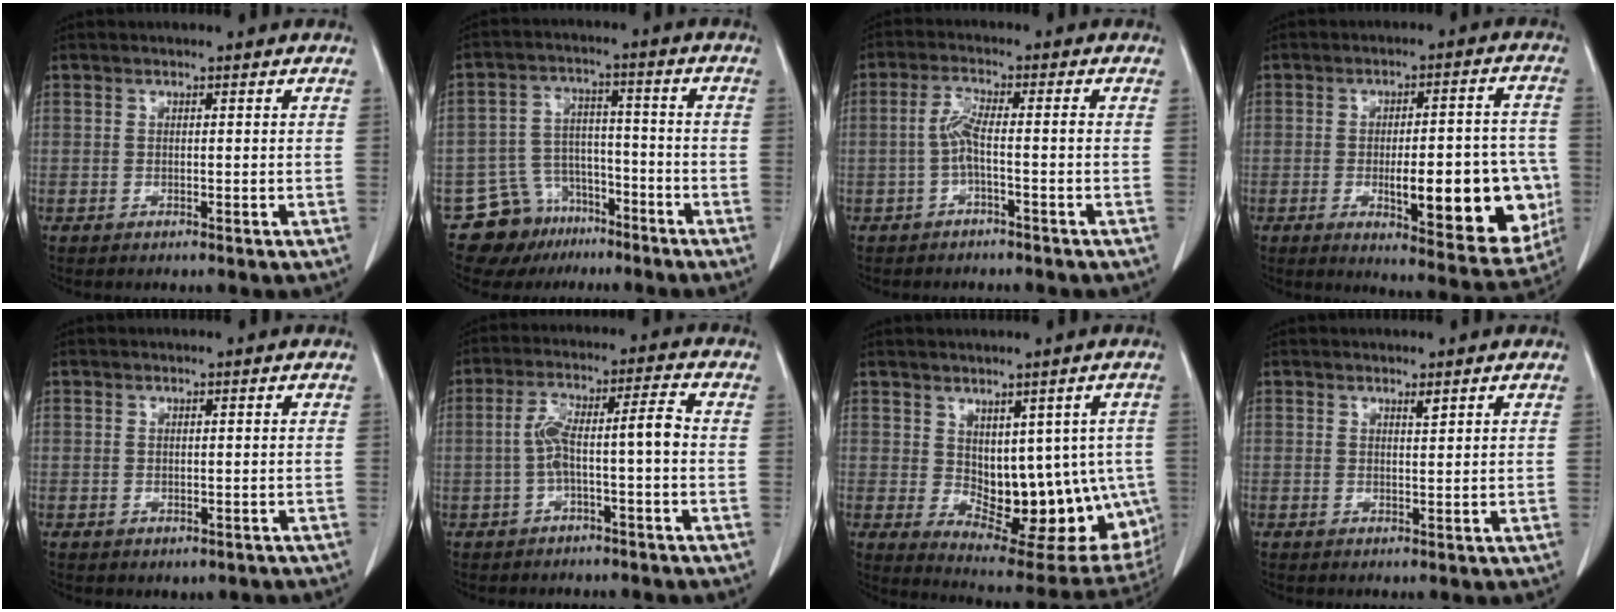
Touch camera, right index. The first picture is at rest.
{"total": 8.9, "force": [-6.2, 6.4, 1.2], "torque": [-0.026, 0.035, -0.094]}
{"total": 3.8, "force": [-1.1, 0.2, 3.6], "torque": [-0.075, 0.011, -0.023]}
{"total": 17.3, "force": [-3.9, 4.9, 16.2], "torque": [-0.161, 0.015, -0.033]}
{"total": 1.7, "force": [-0.5, 1.6, 0.4], "torque": [-0.004, 0.003, 0.001]}
{"total": 6.9, "force": [-1.3, 0.8, 6.8], "torque": [-0.130, 0.035, -0.021]}
{"total": 15.6, "force": [-0.9, 8.4, 13.1], "torque": [-0.145, -0.001, 0.011]}
{"total": 0.9, "force": [0.7, 0.0, 0.5], "torque": [-0.010, -0.006, 0.011]}